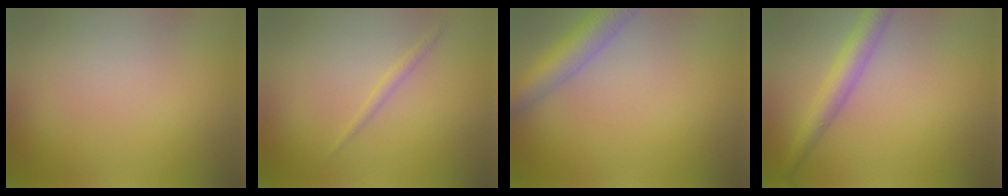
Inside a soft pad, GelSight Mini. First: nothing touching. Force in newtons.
{"total": 0.8, "press": 0.8, "slide": 0.1}
{"total": 4.7, "press": 4.7, "slide": 0.3}
{"total": 3.6, "press": 3.6, "slide": 0.1}